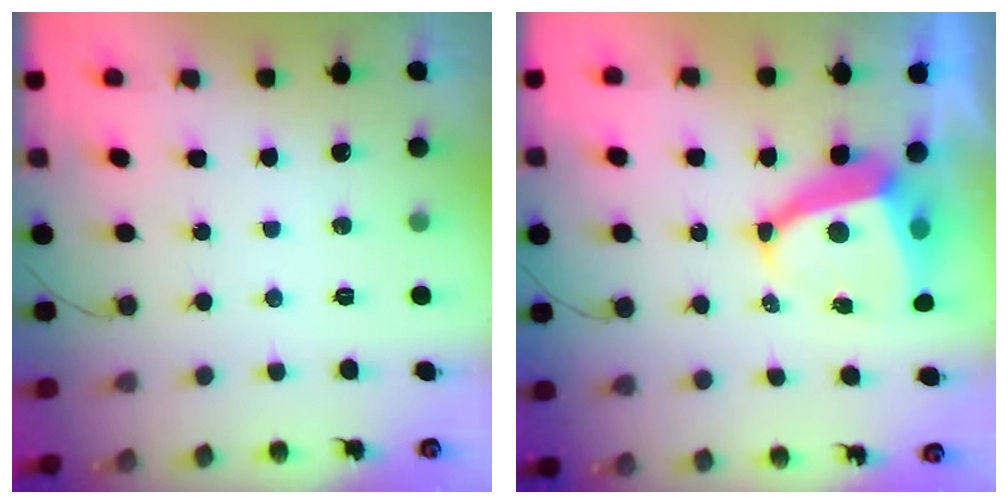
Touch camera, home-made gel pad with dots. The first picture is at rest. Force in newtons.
{"total": 9.6, "press": 9.5, "slide": 1.1}